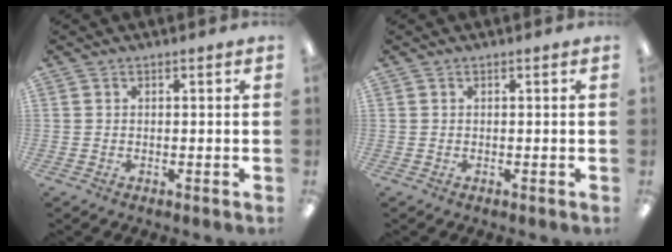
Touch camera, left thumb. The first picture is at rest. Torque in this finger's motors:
{"motor_torque": [-0.02, -0.01, -0.05, 0.05, 0.01]}